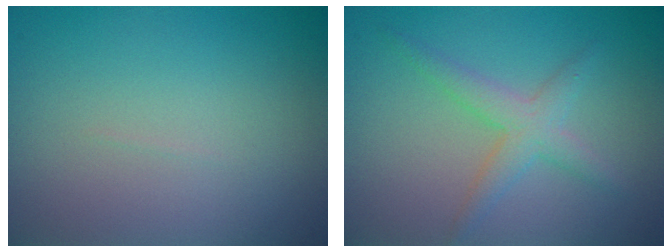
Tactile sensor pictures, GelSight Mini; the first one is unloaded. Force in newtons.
{"total": 2.6, "press": 2.6, "slide": 0.1}